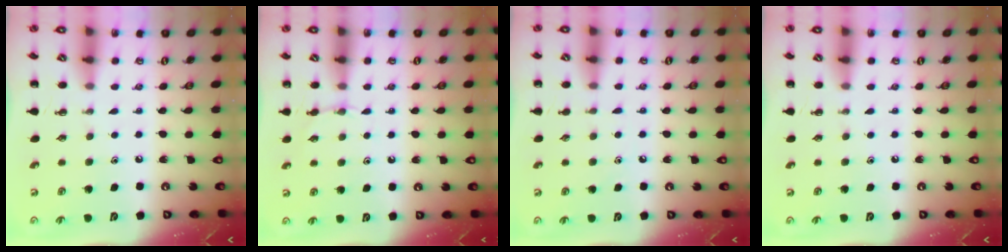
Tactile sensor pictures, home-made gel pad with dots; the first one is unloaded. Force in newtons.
{"total": 3.6, "press": 3.4, "slide": 1.4}
{"total": 3.9, "press": 3.7, "slide": 1.3}
{"total": 0.0}